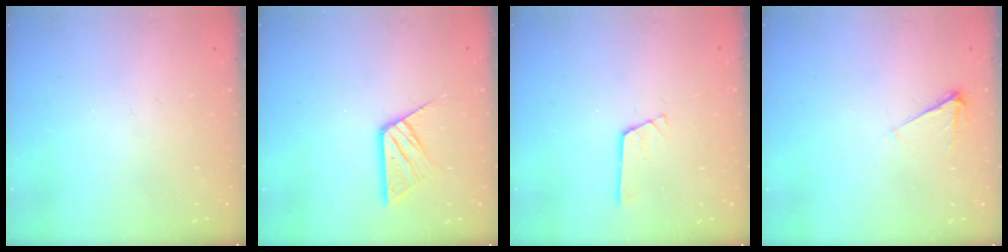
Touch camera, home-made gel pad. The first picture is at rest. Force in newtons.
{"total": 11.2, "press": 11.1, "slide": 1.0}
{"total": 2.9, "press": 2.9, "slide": 0.1}
{"total": 4.4, "press": 4.3, "slide": 0.7}